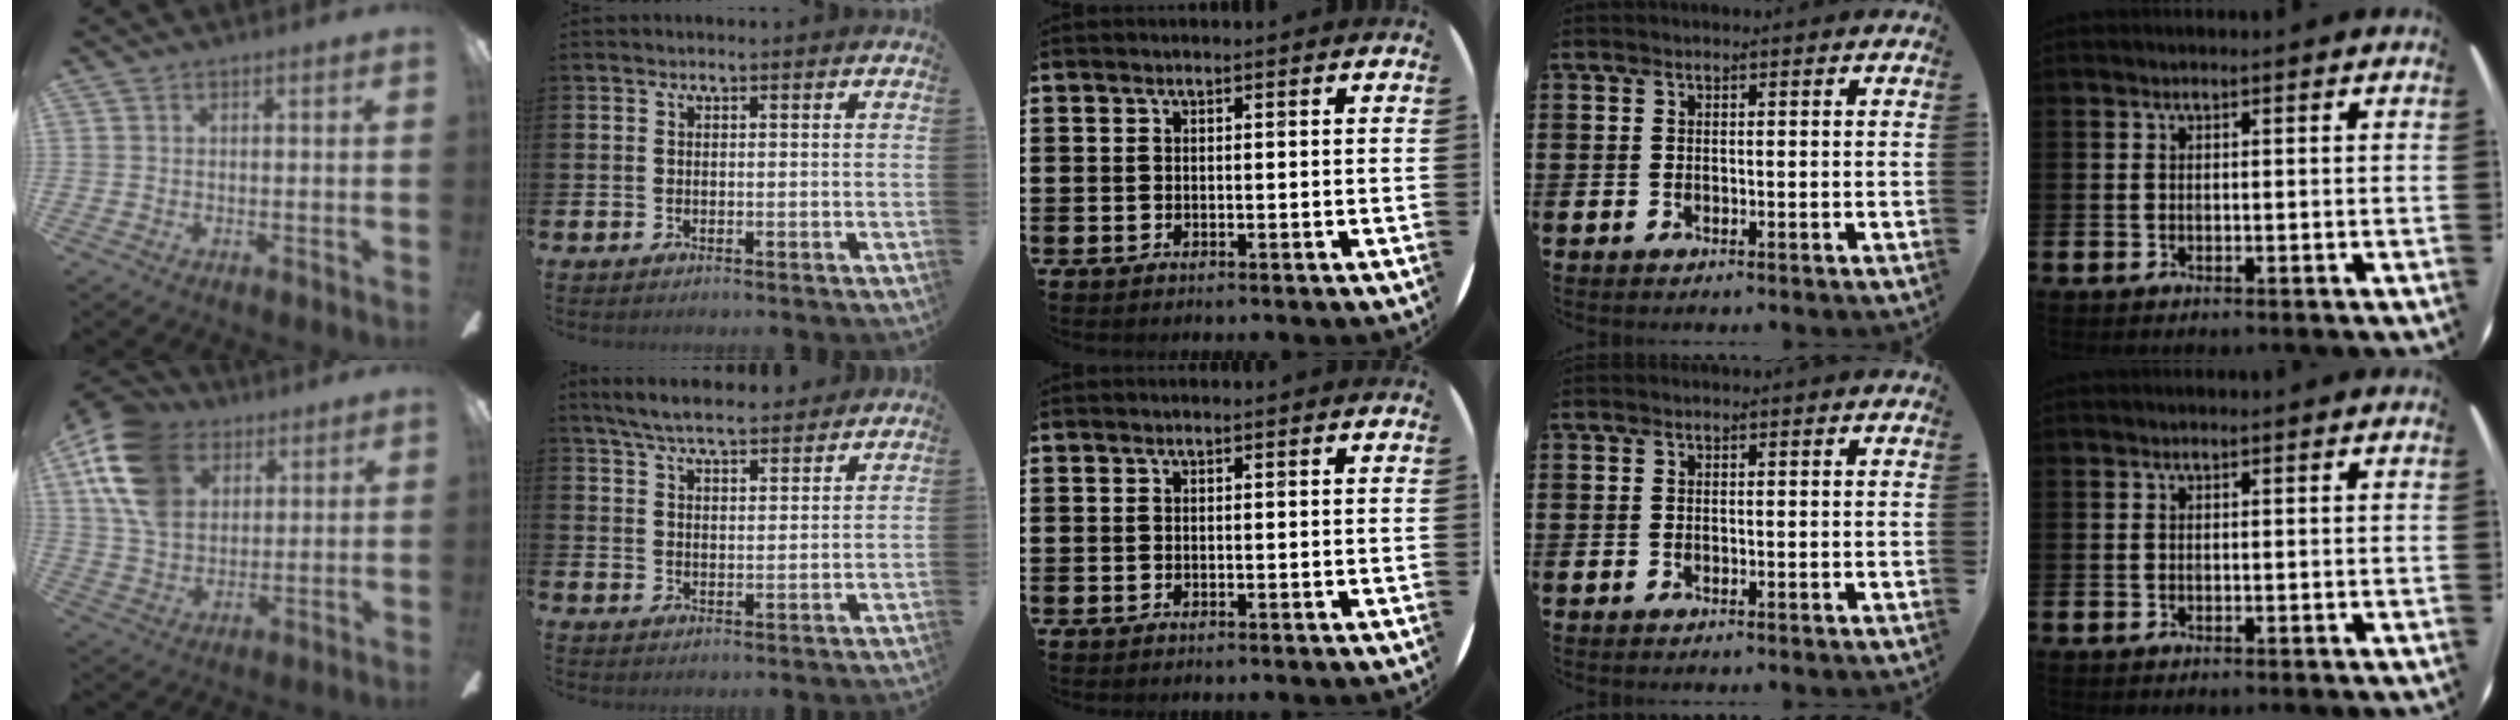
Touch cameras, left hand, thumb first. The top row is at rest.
{"thumb": {"total": 17.1, "force": [7.8, 12.0, 9.3], "torque": [-0.209, -0.017, 0.152]}, "index": {"total": 6.4, "force": [6.0, 1.0, 1.7], "torque": [-0.049, -0.023, 0.109]}}